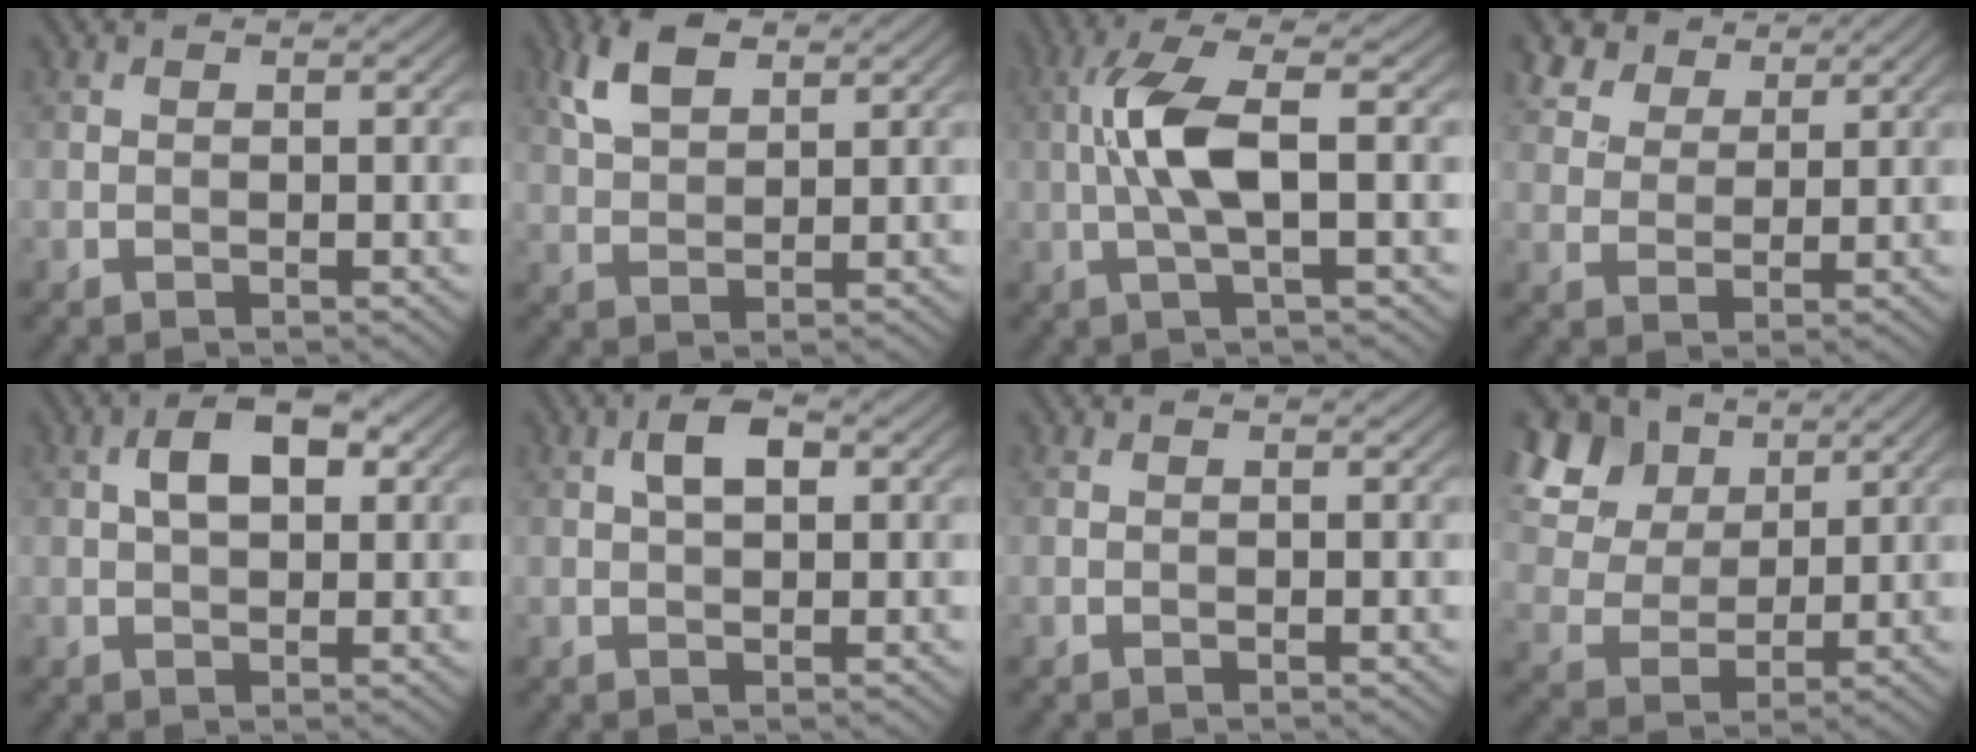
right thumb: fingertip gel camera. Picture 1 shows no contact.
{"total": 5.9, "force": [3.2, 2.9, 4.0], "torque": [-0.094, 0.008, 0.064]}
{"total": 7.1, "force": [0.2, 1.7, 6.9], "torque": [-0.150, 0.016, -0.003]}
{"total": 6.8, "force": [5.1, 3.6, 2.6], "torque": [-0.076, -0.007, 0.107]}
{"total": 5.4, "force": [1.4, 2.9, 4.4], "torque": [-0.076, 0.009, 0.020]}
{"total": 3.6, "force": [1.1, 1.8, 2.9], "torque": [-0.057, 0.010, 0.016]}
{"total": 0.0}
{"total": 14.0, "force": [7.8, 9.0, 7.4], "torque": [-0.222, 0.029, 0.164]}